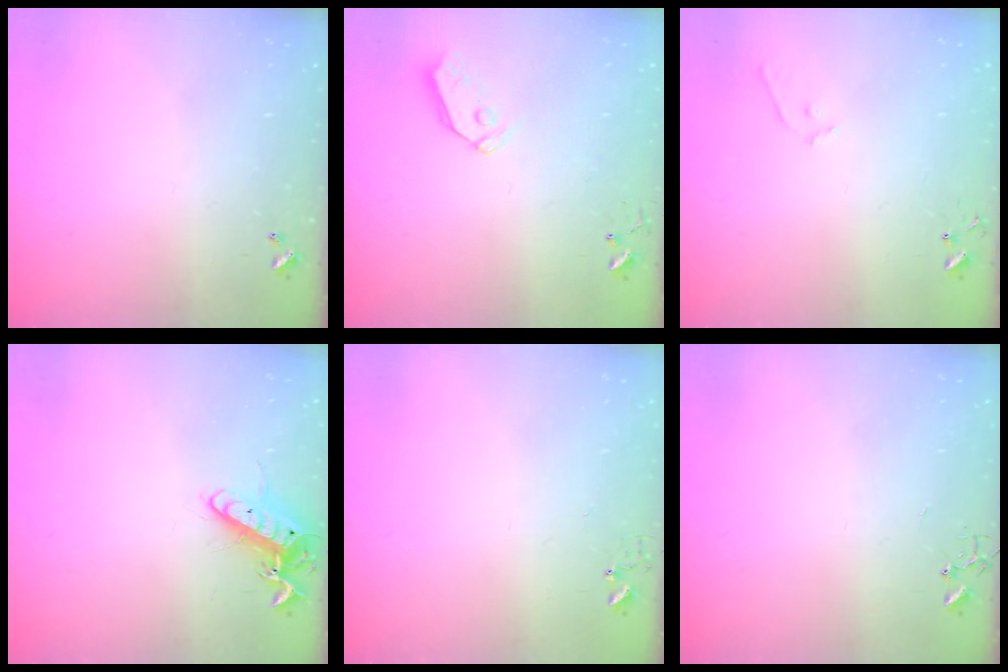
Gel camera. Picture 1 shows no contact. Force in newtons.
{"total": 6.0, "press": 6.0, "slide": 0.5}
{"total": 5.3, "press": 5.3, "slide": 0.4}
{"total": 12.4, "press": 12.4, "slide": 1.1}
{"total": 5.0, "press": 5.0, "slide": 0.3}
{"total": 0.0}